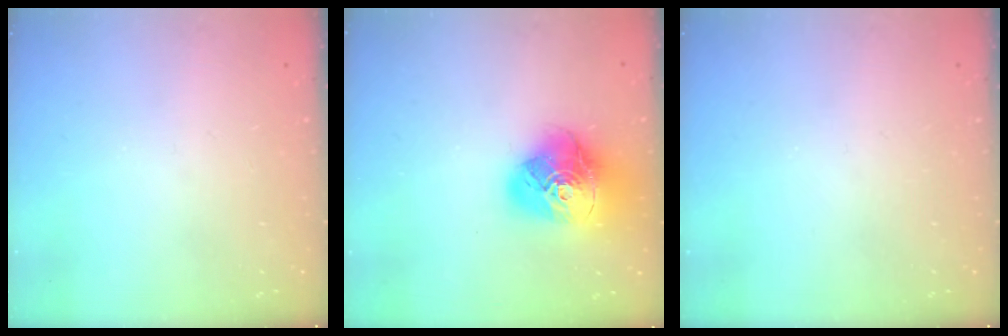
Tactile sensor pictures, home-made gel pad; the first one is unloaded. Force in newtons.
{"total": 19.4, "press": 19.3, "slide": 2.3}
{"total": 0.0}